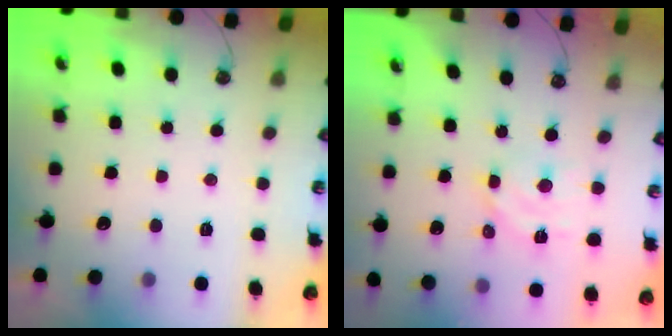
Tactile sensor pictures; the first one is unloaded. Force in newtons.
{"total": 8.1, "press": 8.0, "slide": 1.3}